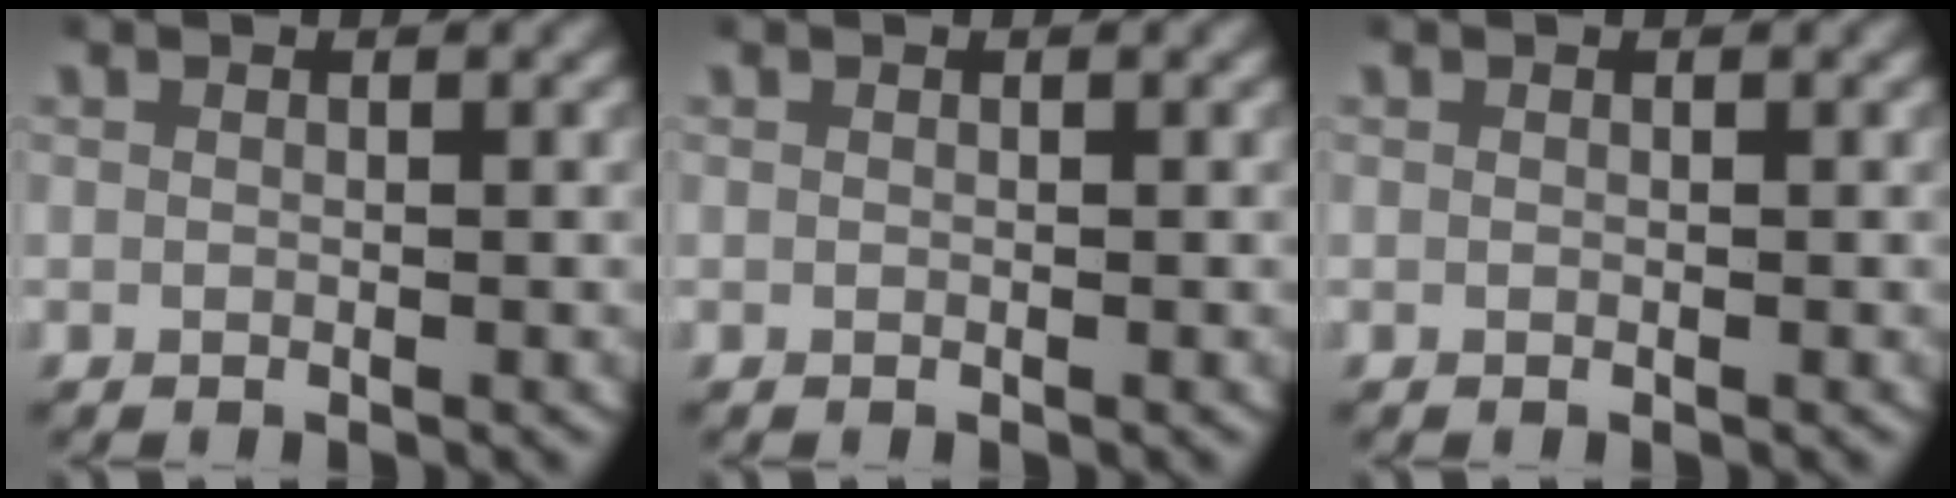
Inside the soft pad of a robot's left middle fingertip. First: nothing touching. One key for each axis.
{"total": 0.0}
{"total": 0.0}